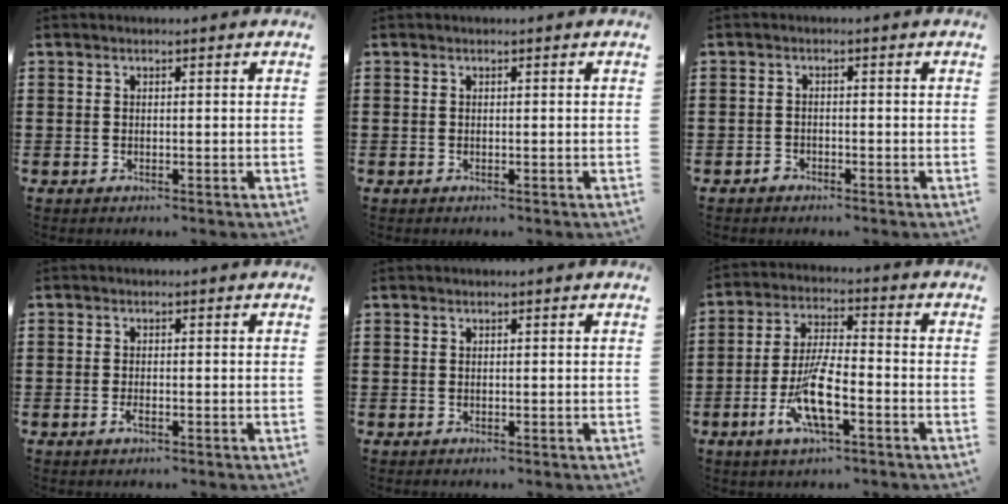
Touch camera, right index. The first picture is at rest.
{"total": 0.0}
{"total": 1.2, "force": [-1.1, 0.5, 0.1], "torque": [-0.006, 0.001, -0.024]}
{"total": 1.4, "force": [-0.8, 0.4, 1.1], "torque": [-0.029, -0.007, -0.017]}
{"total": 0.0}
{"total": 9.1, "force": [-3.8, 2.3, 7.9], "torque": [-0.166, -0.009, -0.070]}